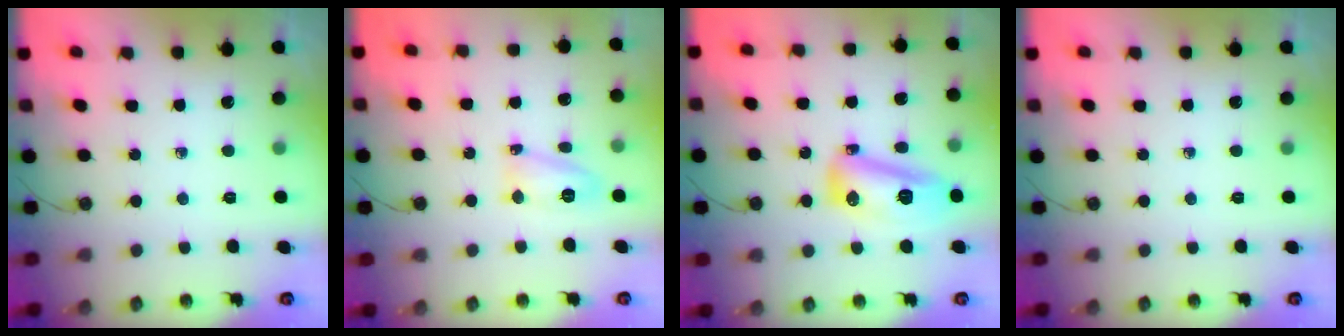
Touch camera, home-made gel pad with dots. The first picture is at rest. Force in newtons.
{"total": 9.7, "press": 9.6, "slide": 1.1}
{"total": 13.1, "press": 13.0, "slide": 1.1}
{"total": 0.0}